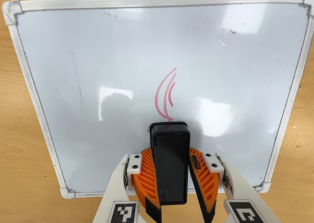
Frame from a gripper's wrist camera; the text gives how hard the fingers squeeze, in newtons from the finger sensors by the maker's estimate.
{"total": 11.1, "left": 10.6, "right": 11.5}